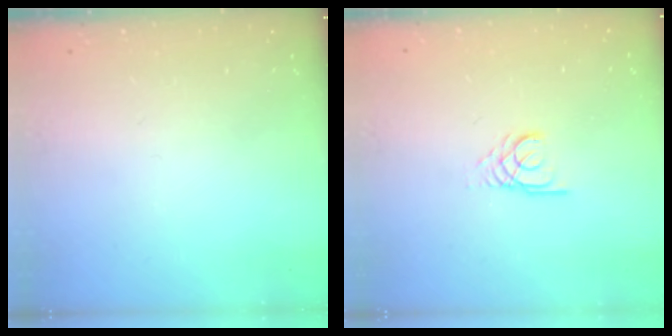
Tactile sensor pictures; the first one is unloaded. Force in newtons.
{"total": 2.5, "press": 2.5, "slide": 0.2}